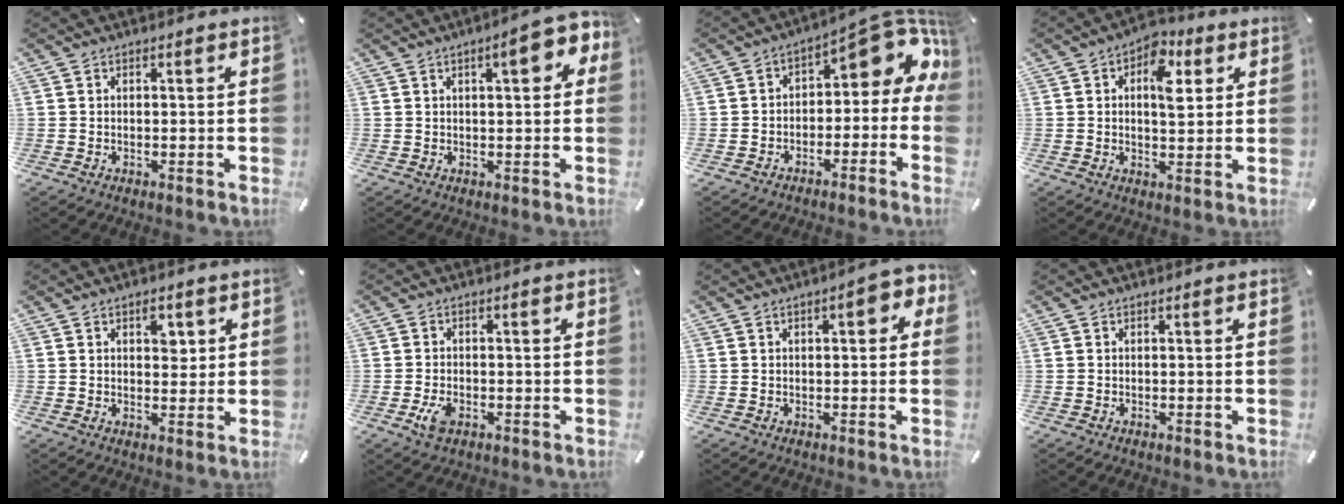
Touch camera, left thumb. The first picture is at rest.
{"total": 8.8, "force": [3.5, 3.0, 7.5], "torque": [-0.096, -0.011, 0.050]}
{"total": 9.2, "force": [2.7, 5.2, 7.1], "torque": [-0.086, -0.028, 0.043]}
{"total": 9.0, "force": [2.7, 5.3, 6.7], "torque": [-0.073, -0.011, 0.036]}
{"total": 4.0, "force": [1.8, 2.6, 2.5], "torque": [-0.014, -0.010, 0.022]}
{"total": 3.9, "force": [-1.7, 2.3, 2.6], "torque": [-0.062, 0.002, -0.032]}
{"total": 6.4, "force": [2.0, 2.8, 5.5], "torque": [-0.064, -0.005, 0.026]}
{"total": 0.0}